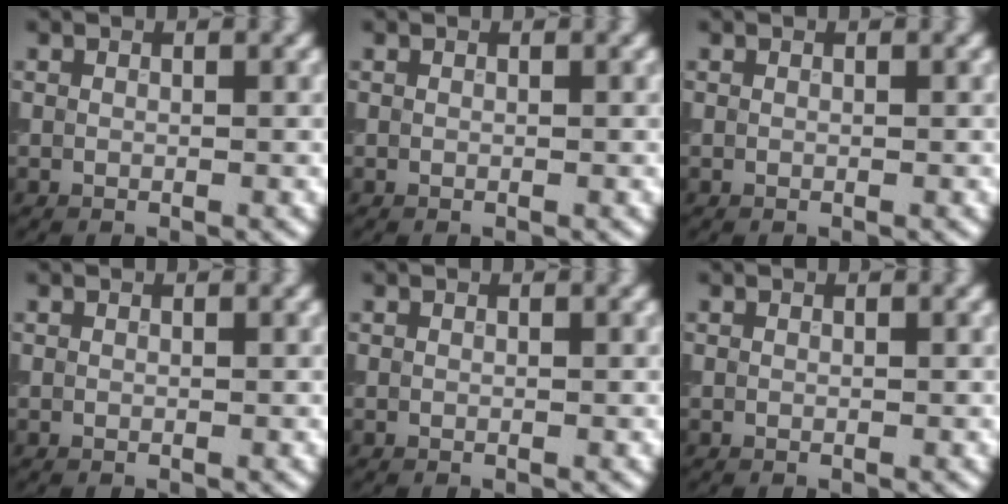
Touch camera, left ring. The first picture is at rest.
{"total": 0.0}
{"total": 0.0}
{"total": 0.0}
{"total": 0.0}
{"total": 0.0}